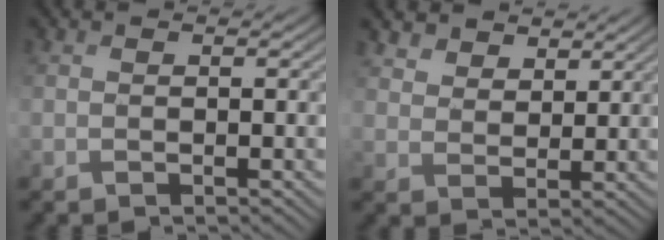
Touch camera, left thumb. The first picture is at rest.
{"total": 5.1, "force": [3.8, 2.8, 1.9], "torque": [-0.049, -0.003, 0.085]}